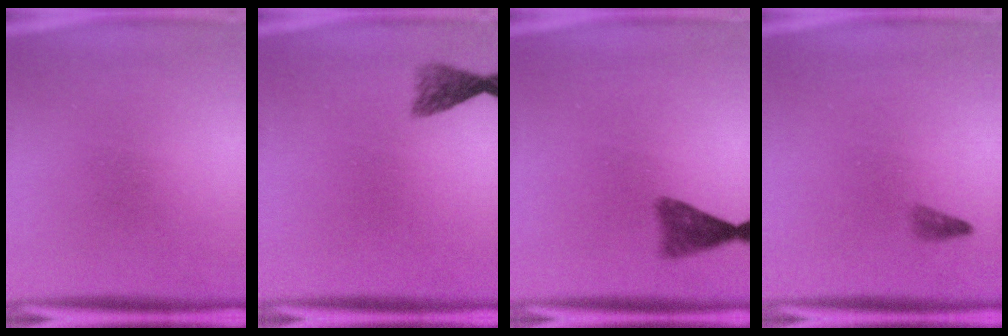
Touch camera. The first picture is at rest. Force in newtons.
{"total": 2.3}
{"total": 3.0}
{"total": 0.9}